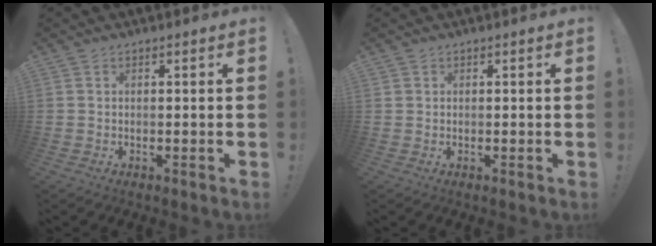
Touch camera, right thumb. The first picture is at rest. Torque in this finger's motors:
{"motor_torque": [-0.30, 0.25, 0.37, -0.08, 0.01]}